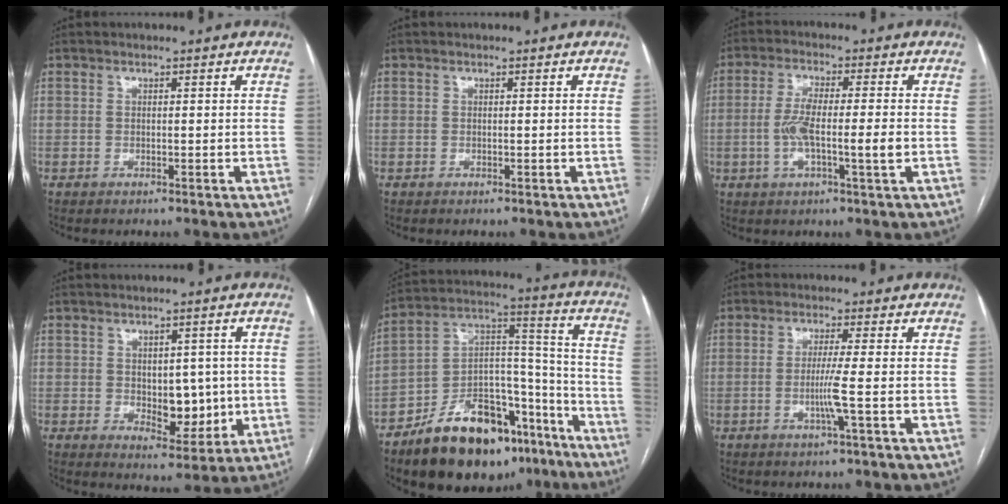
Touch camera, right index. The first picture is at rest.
{"total": 0.0}
{"total": 7.7, "force": [-1.2, 0.9, 7.5], "torque": [-0.145, 0.006, -0.024]}
{"total": 7.1, "force": [-0.2, 4.0, 5.8], "torque": [-0.070, 0.001, 0.012]}
{"total": 23.8, "force": [-16.3, 10.3, 13.9], "torque": [-0.193, 0.044, -0.257]}
{"total": 3.9, "force": [-0.9, -1.1, 3.6], "torque": [-0.073, -0.007, -0.019]}